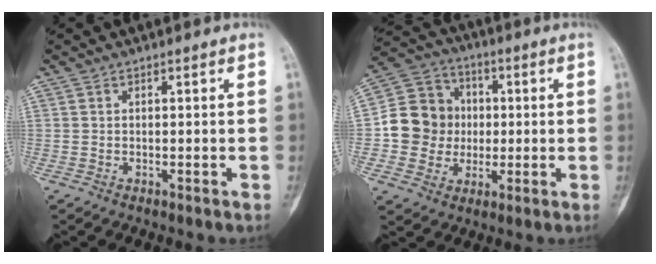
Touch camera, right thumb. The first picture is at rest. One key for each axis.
{"total": 13.0, "fx": -0.2, "fy": 12.2, "fz": 4.7, "tx": -0.052, "ty": 0.026, "tz": -0.006}